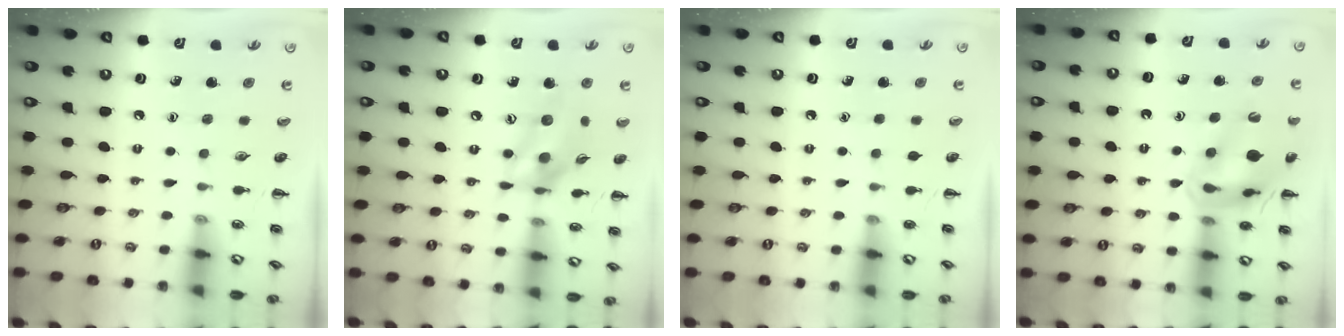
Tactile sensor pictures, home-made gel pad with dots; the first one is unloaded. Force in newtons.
{"total": 13.8, "press": 13.4, "slide": 3.2}
{"total": 0.0}
{"total": 16.3, "press": 16.3, "slide": 1.7}